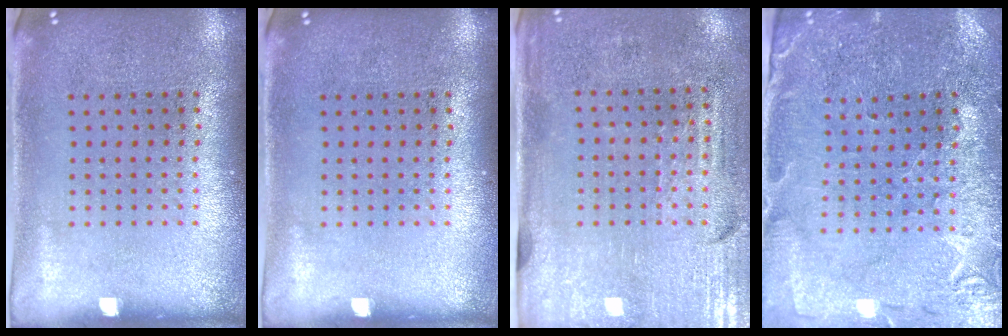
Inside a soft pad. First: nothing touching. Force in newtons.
{"total": 0.0}
{"total": 3.2, "press": 2.8, "slide": 1.5}
{"total": 0.7, "press": 0.7, "slide": 0.3}